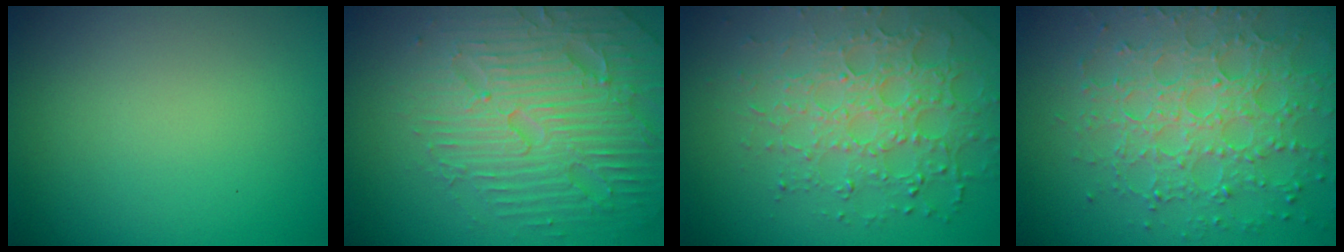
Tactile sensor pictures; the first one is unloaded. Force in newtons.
{"total": 5.6, "press": 5.4, "slide": 1.4}
{"total": 5.9, "press": 4.7, "slide": 3.6}
{"total": 6.7, "press": 5.3, "slide": 4.1}